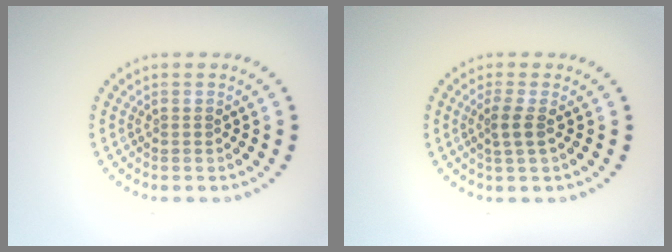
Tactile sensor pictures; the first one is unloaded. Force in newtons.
{"total": 1.7, "press": 1.4, "slide": 1.0}